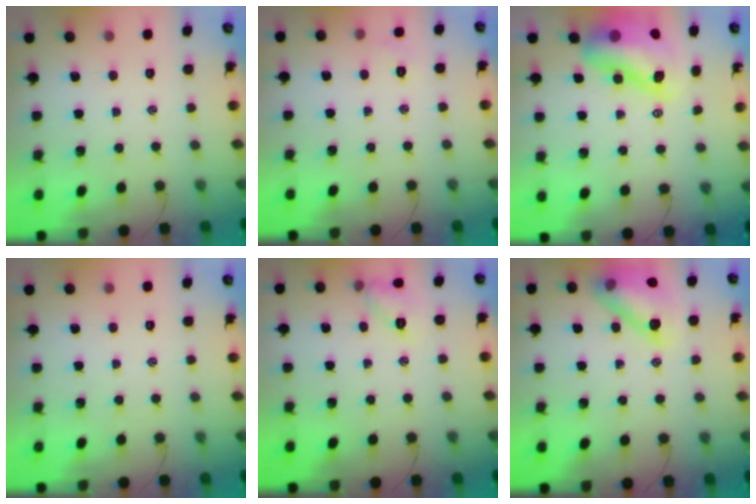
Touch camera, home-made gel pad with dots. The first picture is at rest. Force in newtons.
{"total": 3.6, "press": 3.4, "slide": 1.0}
{"total": 14.6, "press": 14.1, "slide": 3.9}
{"total": 0.0}
{"total": 7.2, "press": 7.0, "slide": 1.6}
{"total": 13.6, "press": 13.6, "slide": 1.0}